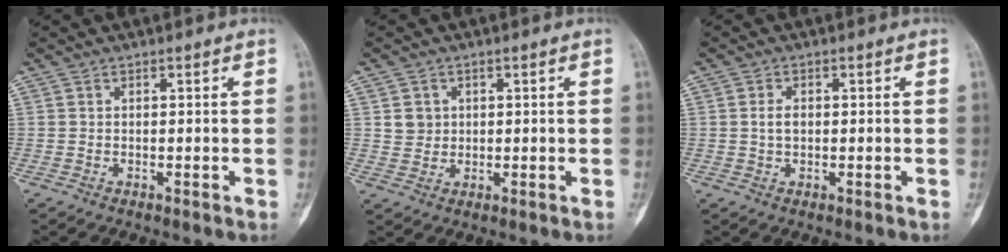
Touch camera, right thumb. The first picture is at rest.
{"total": 3.2, "force": [0.9, 3.0, 0.9], "torque": [-0.001, -0.003, 0.019]}
{"total": 2.2, "force": [0.1, 1.4, 1.7], "torque": [-0.028, 0.005, -0.001]}